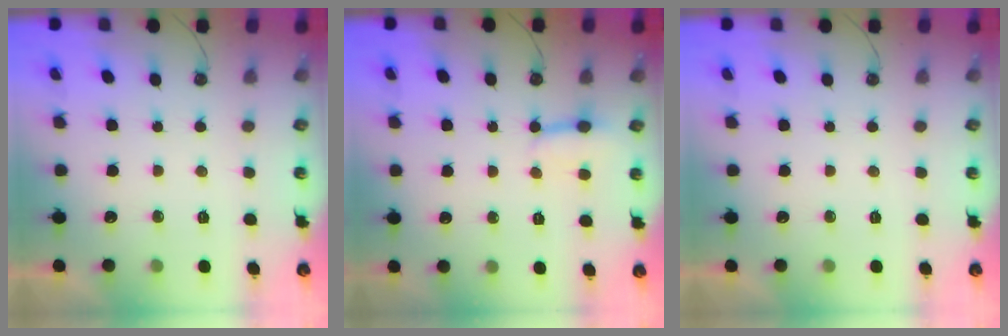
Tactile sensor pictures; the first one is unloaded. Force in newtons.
{"total": 3.1, "press": 3.1, "slide": 0.5}
{"total": 0.0}